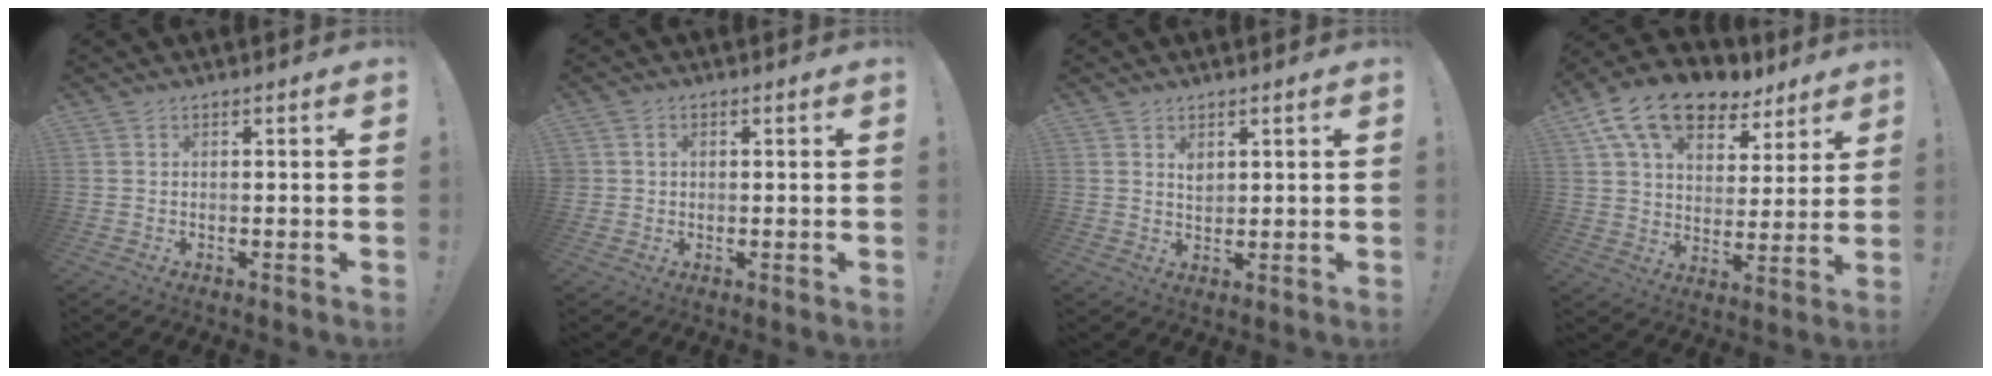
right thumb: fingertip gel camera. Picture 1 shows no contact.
{"total": 1.5, "force": [0.1, 1.4, 0.4], "torque": [-0.005, 0.002, 0.001]}
{"total": 2.7, "force": [1.6, 1.8, 1.1], "torque": [-0.009, -0.011, 0.027]}
{"total": 16.3, "force": [10.5, 9.4, 8.3], "torque": [-0.142, -0.061, 0.191]}